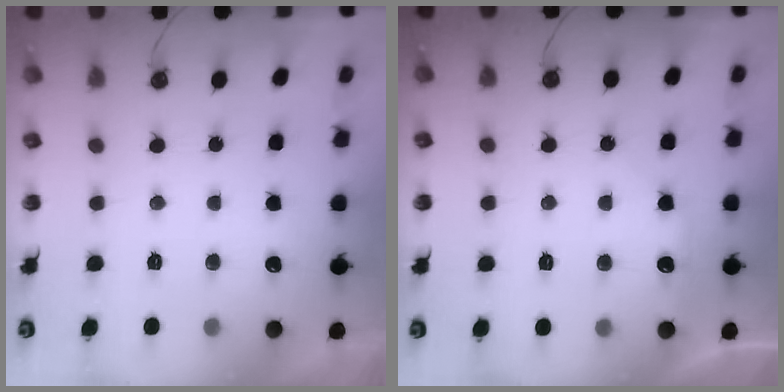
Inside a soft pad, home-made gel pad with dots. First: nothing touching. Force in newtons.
{"total": 5.3, "press": 5.2, "slide": 0.7}